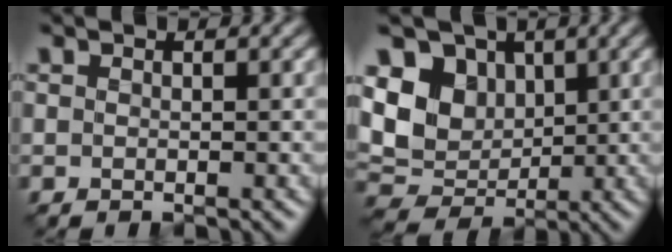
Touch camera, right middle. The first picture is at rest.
{"total": 7.5, "force": [1.9, 6.0, 4.1], "torque": [-0.085, -0.001, 0.018]}